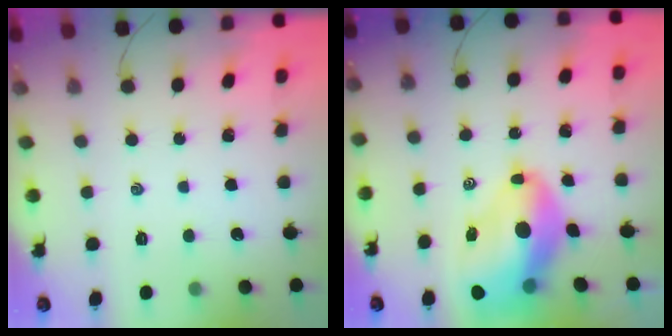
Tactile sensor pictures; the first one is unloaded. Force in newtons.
{"total": 14.2, "press": 13.6, "slide": 4.2}